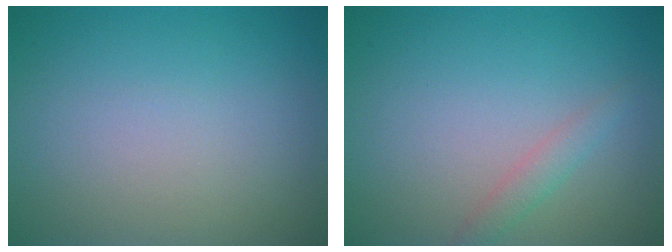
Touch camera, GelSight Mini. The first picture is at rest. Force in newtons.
{"total": 1.4, "press": 1.4, "slide": 0.0}